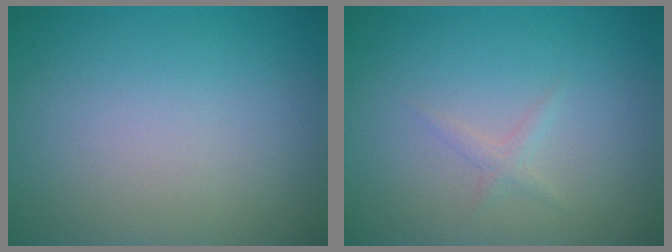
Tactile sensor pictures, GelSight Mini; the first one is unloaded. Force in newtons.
{"total": 0.8, "press": 0.8, "slide": 0.0}